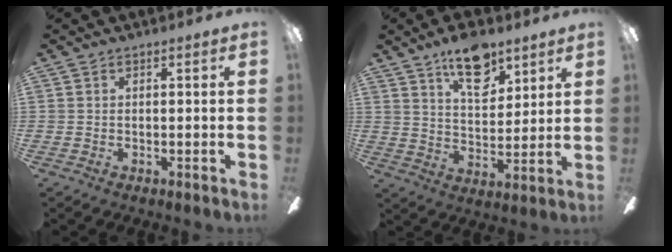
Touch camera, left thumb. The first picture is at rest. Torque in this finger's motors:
{"motor_torque": [1.54, 1.15, 1.37, -1.09, 0.29]}